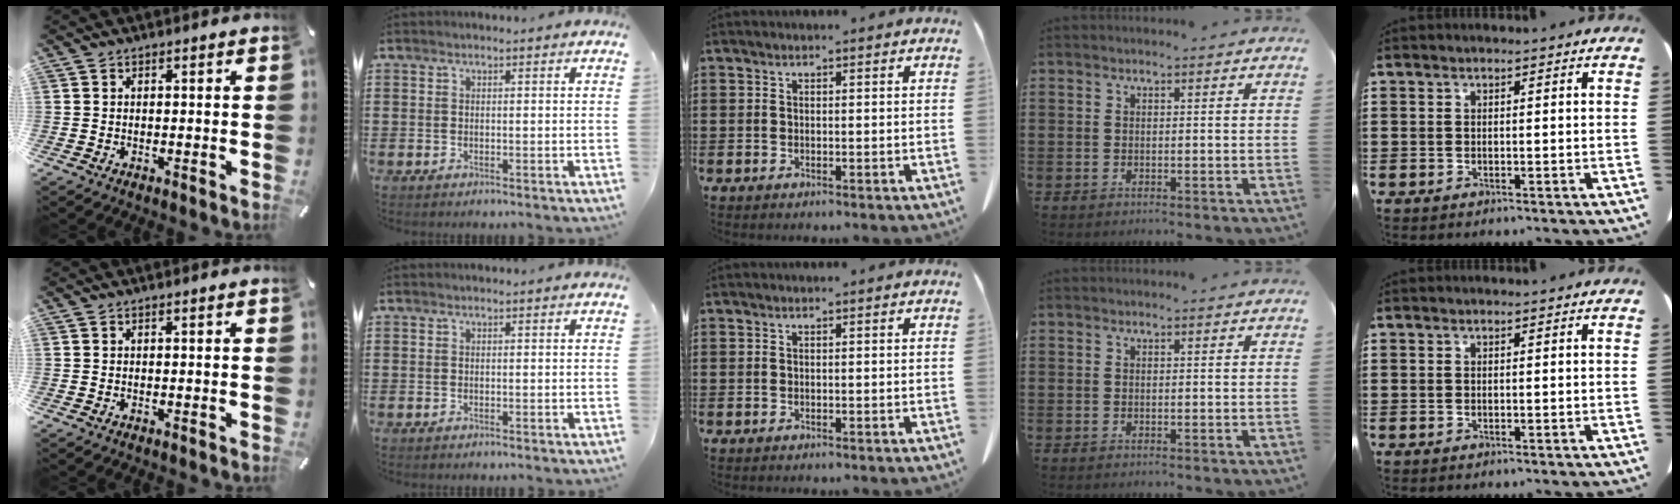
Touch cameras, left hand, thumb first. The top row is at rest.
{}